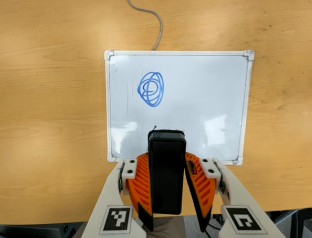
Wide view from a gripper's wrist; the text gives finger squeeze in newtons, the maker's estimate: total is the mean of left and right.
{"total": 6.8, "left": 4.9, "right": 8.6}